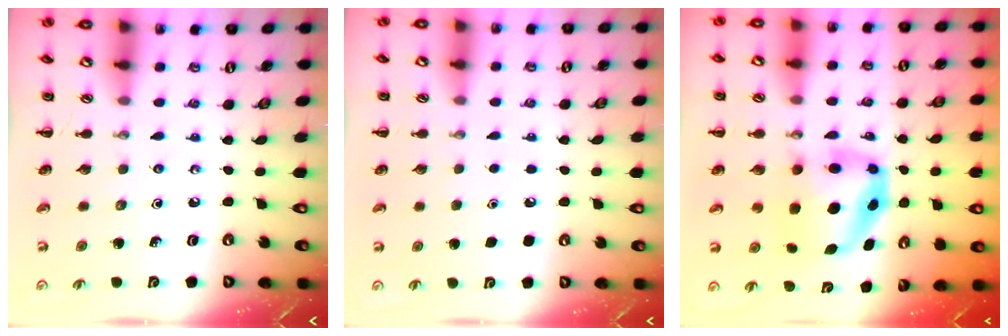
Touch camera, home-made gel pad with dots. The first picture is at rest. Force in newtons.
{"total": 1.8, "press": 1.8, "slide": 0.1}
{"total": 5.7, "press": 5.6, "slide": 1.2}